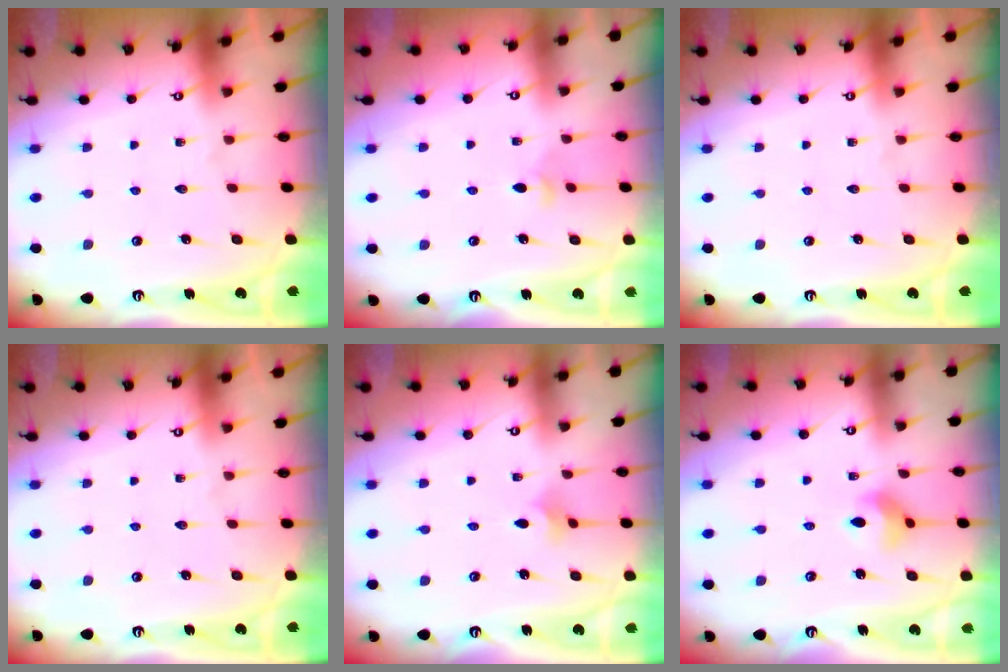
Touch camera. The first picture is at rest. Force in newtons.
{"total": 3.6, "press": 3.5, "slide": 0.8}
{"total": 0.0}
{"total": 0.0}
{"total": 1.6, "press": 1.5, "slide": 0.4}
{"total": 6.6, "press": 6.5, "slide": 0.9}